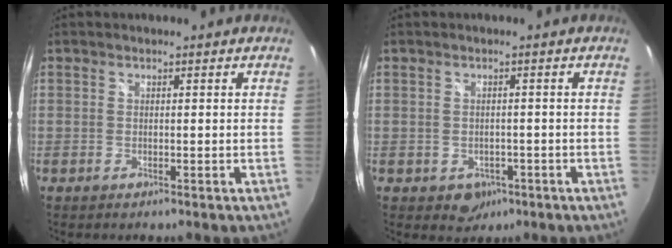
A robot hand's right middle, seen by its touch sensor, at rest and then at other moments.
{"total": 3.7, "force": [-1.5, 3.1, 1.4], "torque": [-0.033, -0.003, -0.009]}